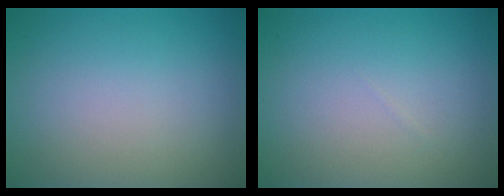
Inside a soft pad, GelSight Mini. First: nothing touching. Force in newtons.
{"total": 0.0}